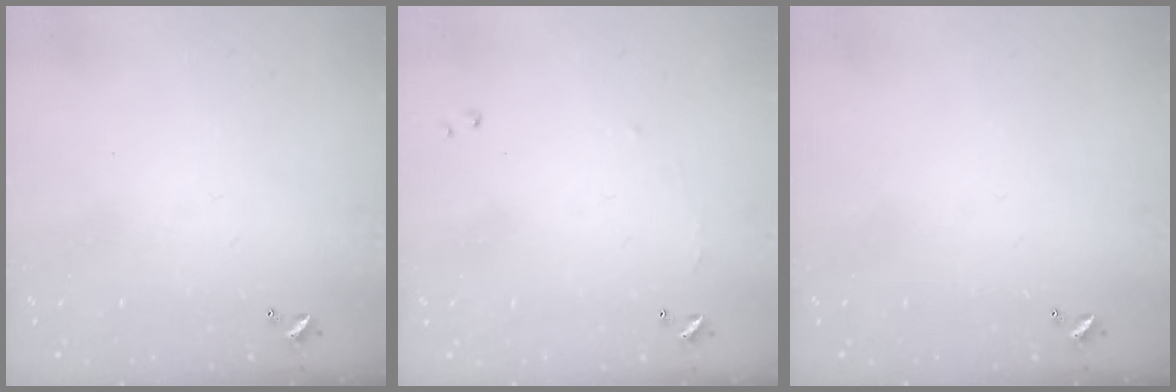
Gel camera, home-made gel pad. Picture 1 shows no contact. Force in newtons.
{"total": 5.2, "press": 5.1, "slide": 0.6}
{"total": 0.0}